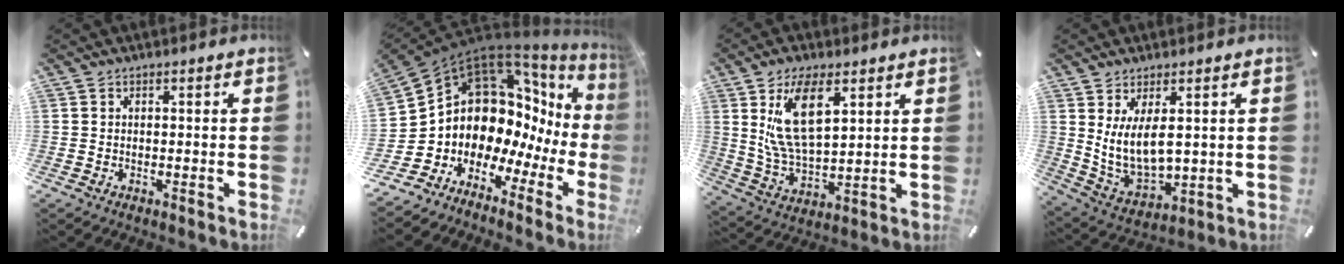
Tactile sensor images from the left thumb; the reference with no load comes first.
{"total": 11.7, "force": [4.2, 9.4, 5.7], "torque": [-0.109, -0.087, 0.083]}
{"total": 13.9, "force": [6.2, 7.1, 10.3], "torque": [-0.235, -0.014, 0.109]}
{"total": 10.4, "force": [3.8, 5.1, 8.2], "torque": [-0.174, -0.028, 0.071]}